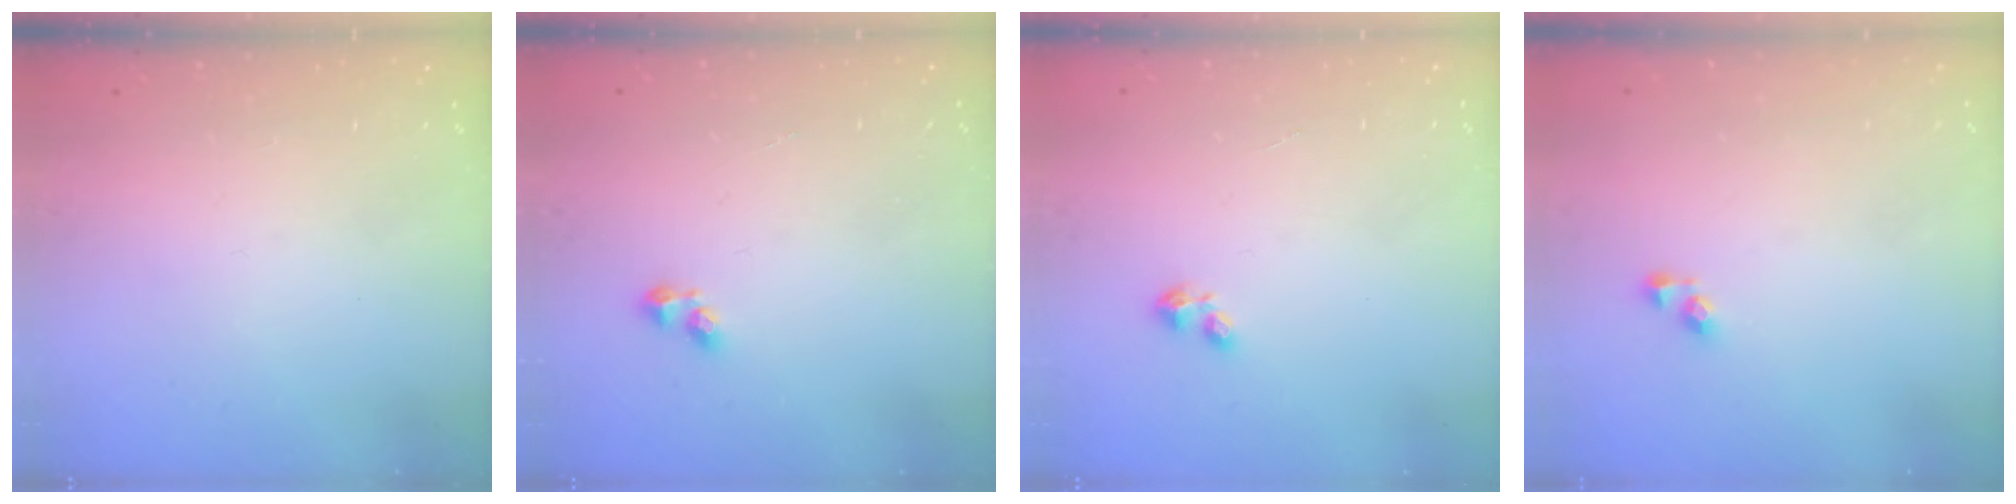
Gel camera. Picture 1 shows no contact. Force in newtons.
{"total": 2.5, "press": 2.3, "slide": 0.9}
{"total": 1.5, "press": 1.5, "slide": 0.3}
{"total": 3.7, "press": 3.7, "slide": 0.1}